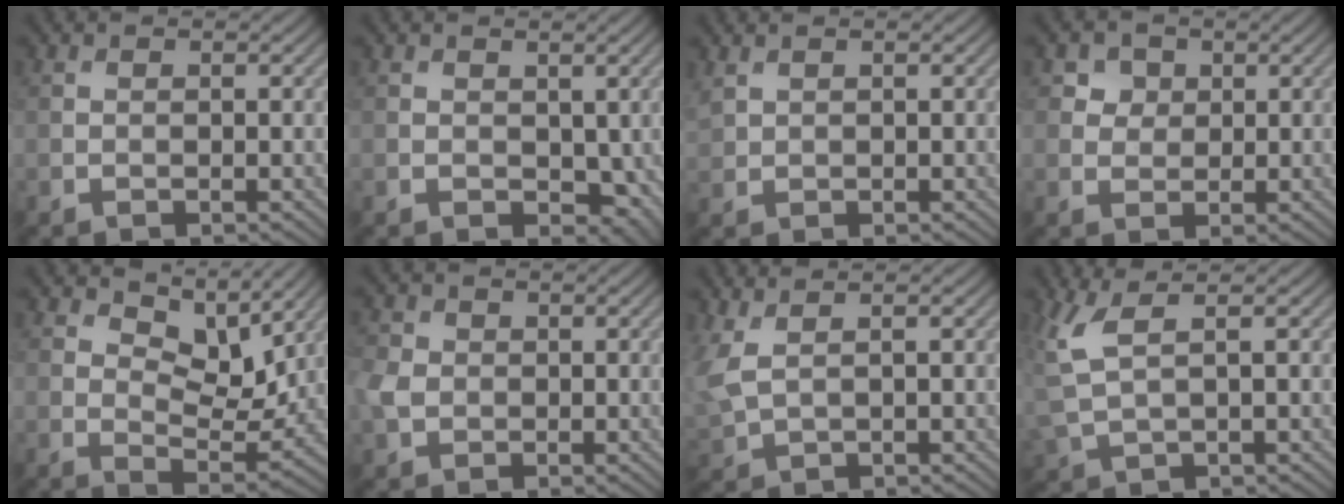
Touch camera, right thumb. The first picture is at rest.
{"total": 3.1, "force": [0.4, 2.2, 2.2], "torque": [-0.031, -0.009, 0.012]}
{"total": 1.7, "force": [1.3, 0.8, 0.7], "torque": [-0.026, 0.005, 0.033]}
{"total": 3.2, "force": [1.5, 2.6, 1.1], "torque": [-0.030, -0.009, 0.033]}
{"total": 7.0, "force": [4.5, 3.5, 4.2], "torque": [-0.070, -0.009, 0.068]}
{"total": 3.5, "force": [-0.3, 3.0, 1.8], "torque": [-0.056, 0.004, -0.010]}
{"total": 4.4, "force": [1.7, 2.0, 3.5], "torque": [-0.113, 0.004, 0.041]}
{"total": 4.4, "force": [1.9, 1.4, 3.7], "torque": [-0.109, 0.007, 0.043]}